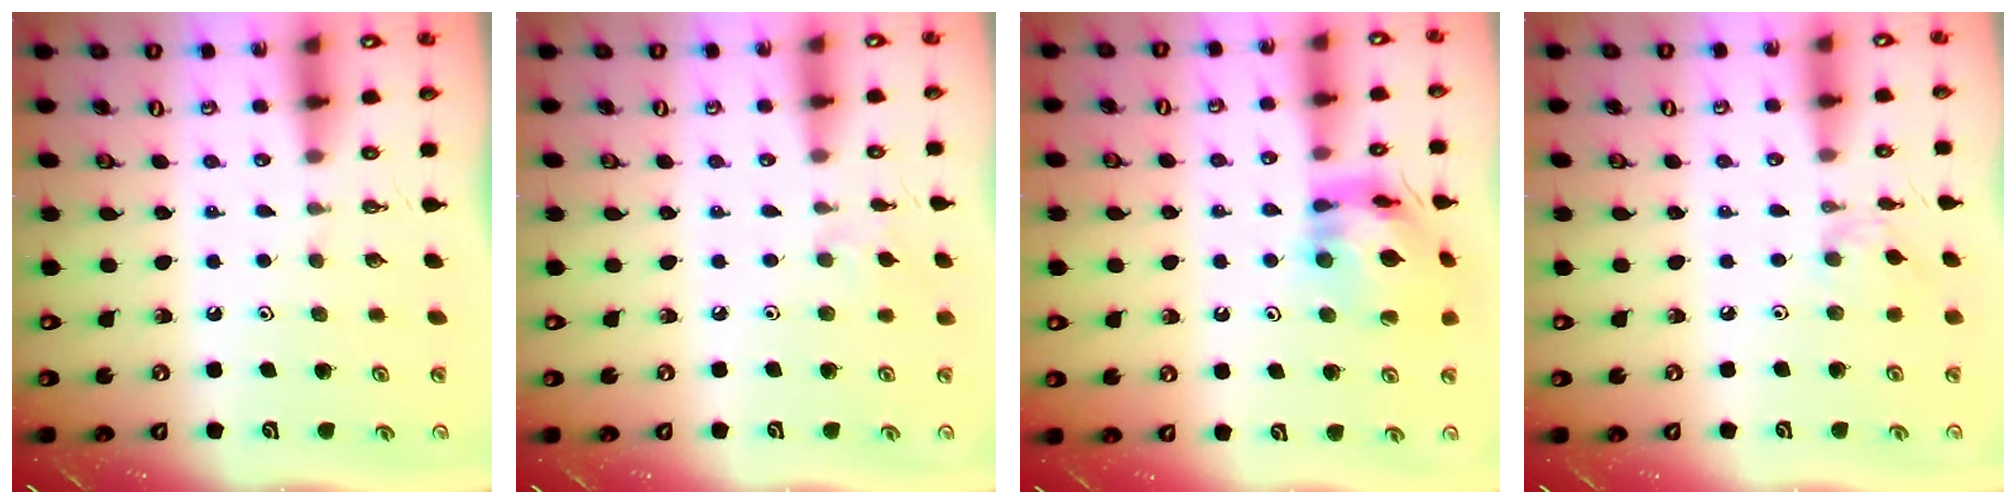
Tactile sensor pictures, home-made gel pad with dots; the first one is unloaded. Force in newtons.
{"total": 4.2, "press": 4.1, "slide": 0.6}
{"total": 13.3, "press": 13.2, "slide": 1.7}
{"total": 3.0, "press": 3.0, "slide": 0.5}